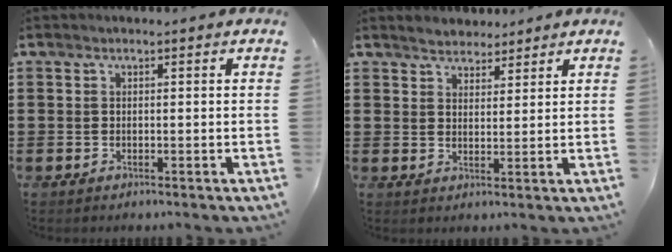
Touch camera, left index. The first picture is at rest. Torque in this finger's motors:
{"motor_torque": [0.01, -0.09, 0.15, 0.03]}